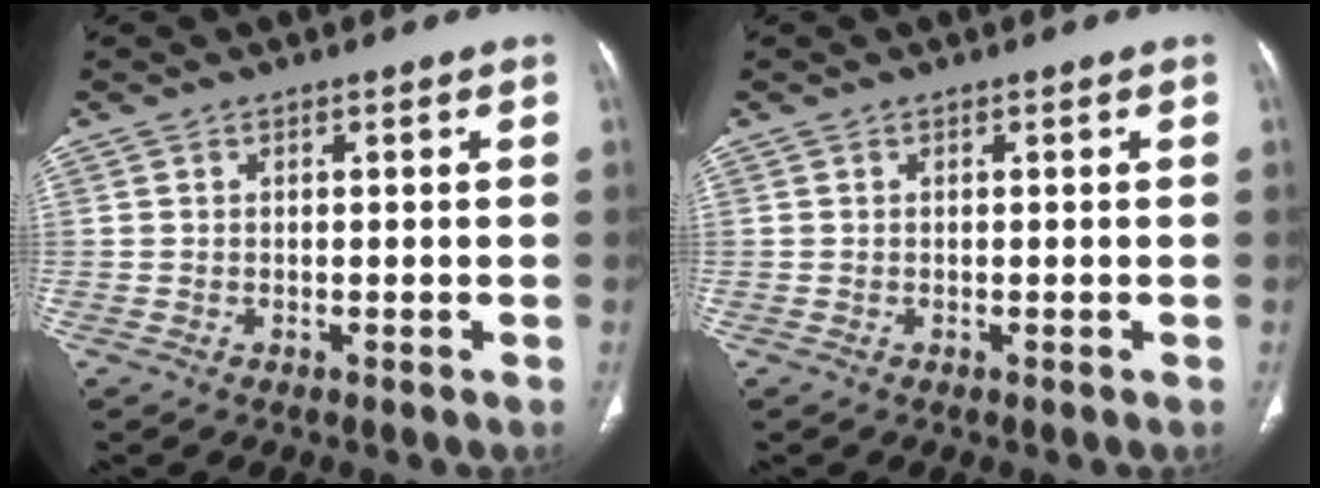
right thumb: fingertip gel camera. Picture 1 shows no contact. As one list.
[{"total": 0.0}]